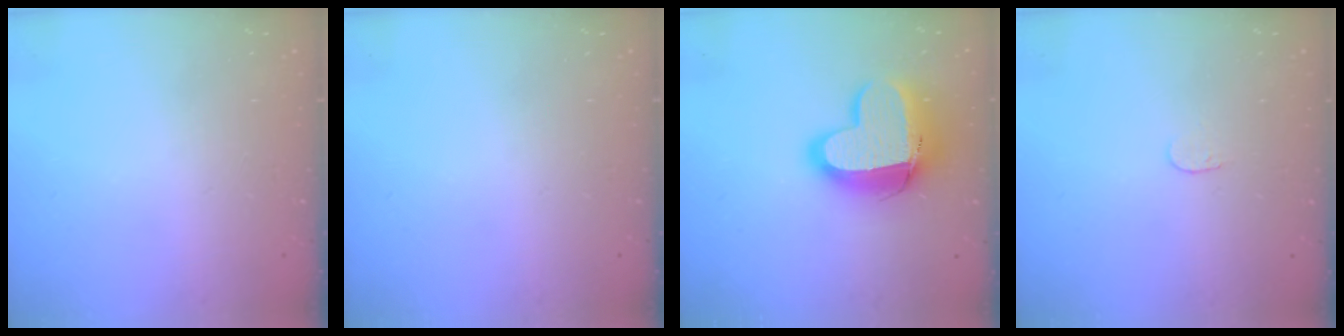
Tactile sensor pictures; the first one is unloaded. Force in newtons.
{"total": 0.0}
{"total": 16.0, "press": 16.0, "slide": 1.1}
{"total": 3.6, "press": 3.6, "slide": 0.3}